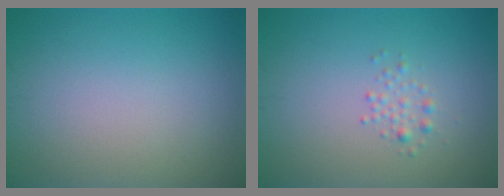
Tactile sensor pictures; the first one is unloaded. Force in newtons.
{"total": 1.2, "press": 1.2, "slide": 0.0}